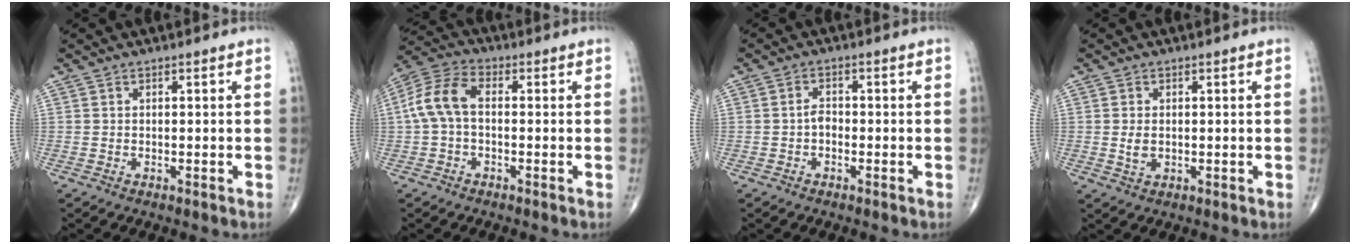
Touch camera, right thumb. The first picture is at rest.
{"total": 8.3, "force": [0.0, 4.9, 6.7], "torque": [-0.146, 0.027, -0.010]}
{"total": 2.0, "force": [-0.5, 1.3, 1.4], "torque": [-0.017, 0.005, -0.015]}
{"total": 2.5, "force": [0.1, 1.6, 1.9], "torque": [-0.034, -0.005, 0.005]}